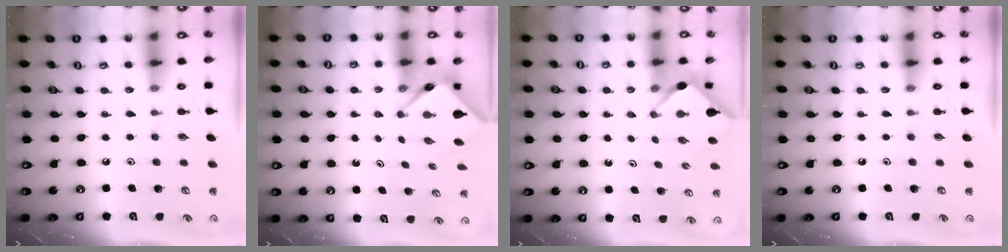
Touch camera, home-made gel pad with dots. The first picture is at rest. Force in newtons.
{"total": 3.9, "press": 3.9, "slide": 0.2}
{"total": 2.5, "press": 2.5, "slide": 0.3}
{"total": 0.0}